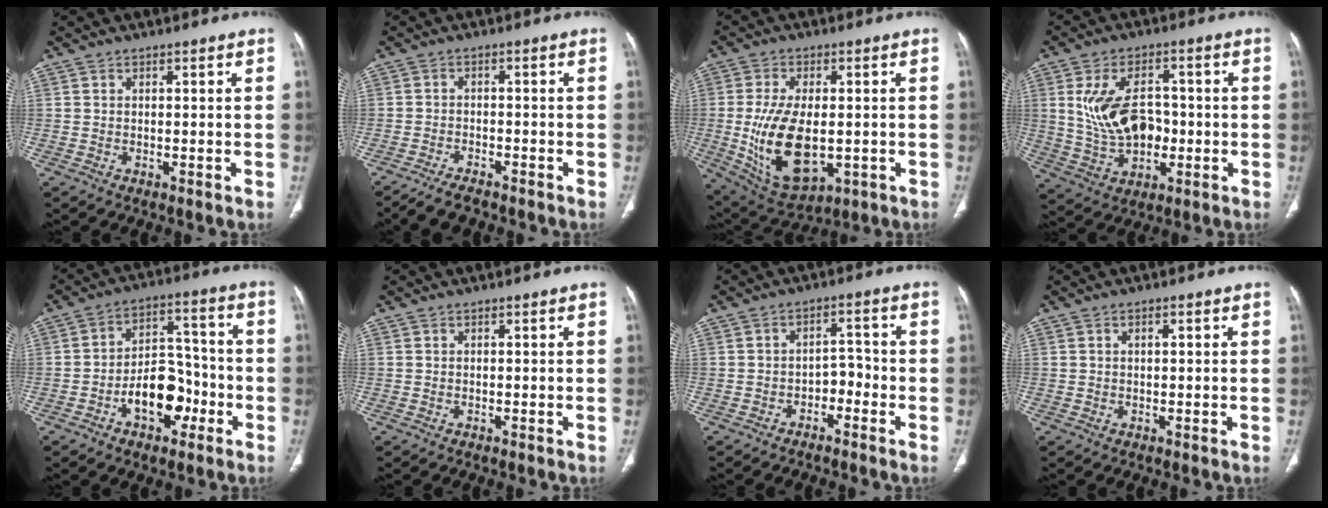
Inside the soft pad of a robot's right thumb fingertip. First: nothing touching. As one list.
[{"total": 5.0, "force": [-4.3, 1.5, 2.0], "torque": [-0.042, 0.010, -0.074]}, {"total": 15.8, "force": [-1.9, 8.5, 13.1], "torque": [-0.236, -0.011, -0.010]}, {"total": 12.8, "force": [0.2, 8.3, 9.7], "torque": [-0.156, 0.012, 0.019]}, {"total": 11.8, "force": [-4.6, 7.5, 7.9], "torque": [-0.089, 0.052, -0.074]}, {"total": 0.0}, {"total": 4.2, "force": [-2.3, 2.7, 2.1], "torque": [-0.013, 0.032, -0.039]}, {"total": 1.2, "force": [0.3, 0.6, 1.0], "torque": [-0.019, 0.003, 0.006]}]